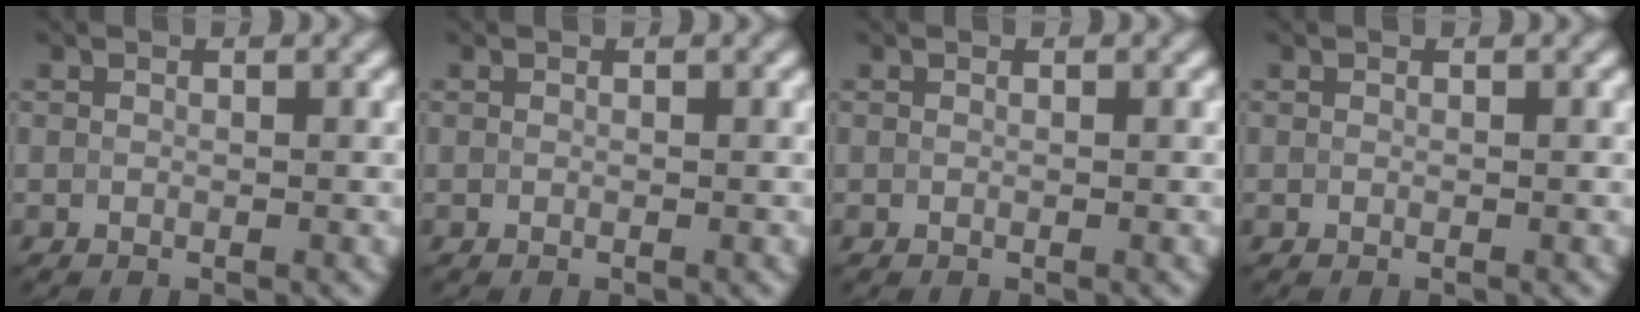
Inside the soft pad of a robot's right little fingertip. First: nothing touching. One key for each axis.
{"total": 0.0}
{"total": 0.0}
{"total": 0.0}